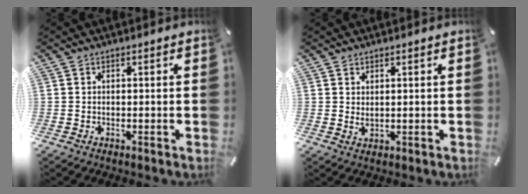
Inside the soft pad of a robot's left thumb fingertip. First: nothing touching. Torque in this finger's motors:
{"motor_torque": [0.17, -0.21, 0.10, -0.21, 0.01]}